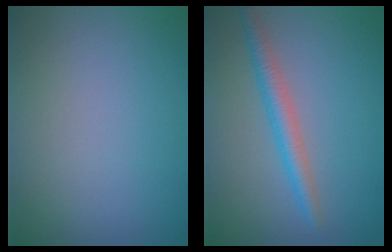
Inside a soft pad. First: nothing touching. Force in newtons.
{"total": 2.5, "press": 2.5, "slide": 0.0}